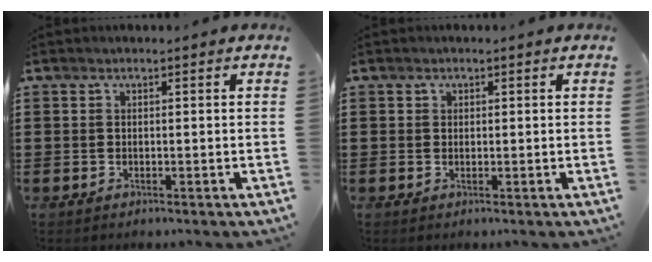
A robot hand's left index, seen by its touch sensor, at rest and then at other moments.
{"total": 0.6, "force": [0.4, 0.5, 0.1], "torque": [-0.004, 0.003, 0.008]}